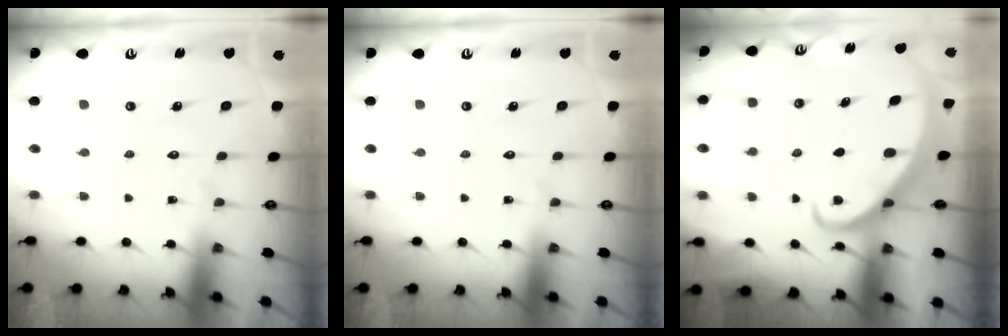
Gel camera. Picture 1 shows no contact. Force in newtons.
{"total": 0.0}
{"total": 2.9, "press": 2.9, "slide": 0.3}